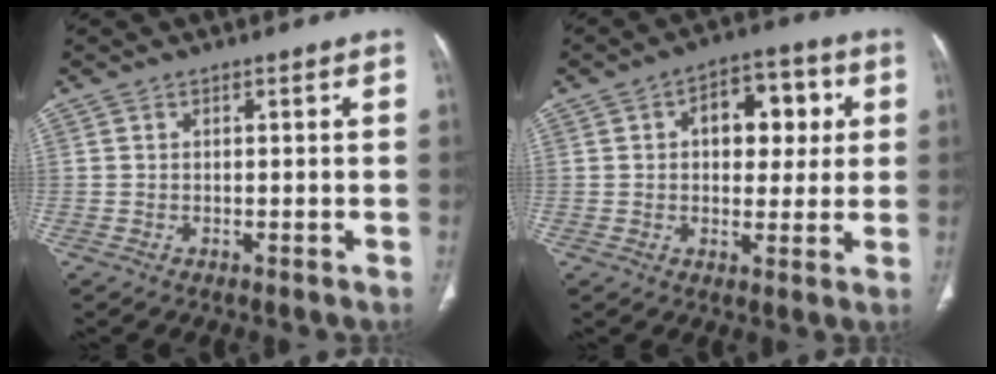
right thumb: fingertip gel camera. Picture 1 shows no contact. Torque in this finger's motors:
{"motor_torque": [0.44, 2.05, 0.90, -0.36, 0.03]}